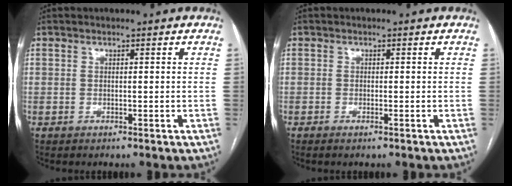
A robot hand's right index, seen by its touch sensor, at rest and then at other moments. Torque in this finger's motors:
{"motor_torque": [0.13, 0.13, -0.04, 0.01]}